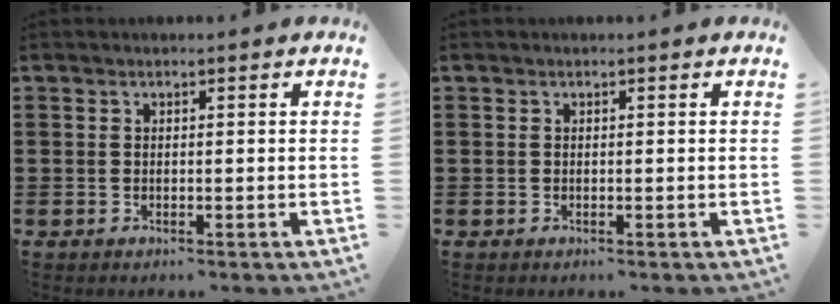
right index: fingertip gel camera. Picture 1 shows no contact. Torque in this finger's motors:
{"motor_torque": [0.00, 0.00, 0.00, 0.00]}